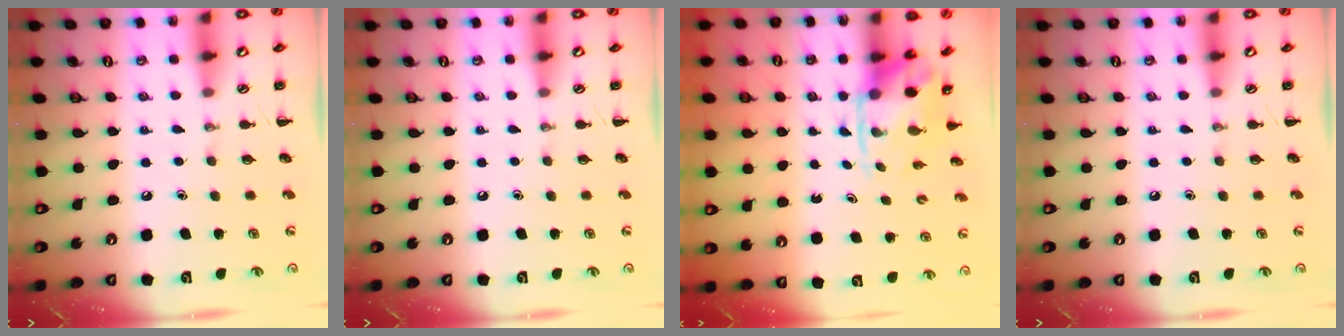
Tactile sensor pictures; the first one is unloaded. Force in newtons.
{"total": 0.0}
{"total": 3.8, "press": 3.7, "slide": 0.8}
{"total": 0.0}